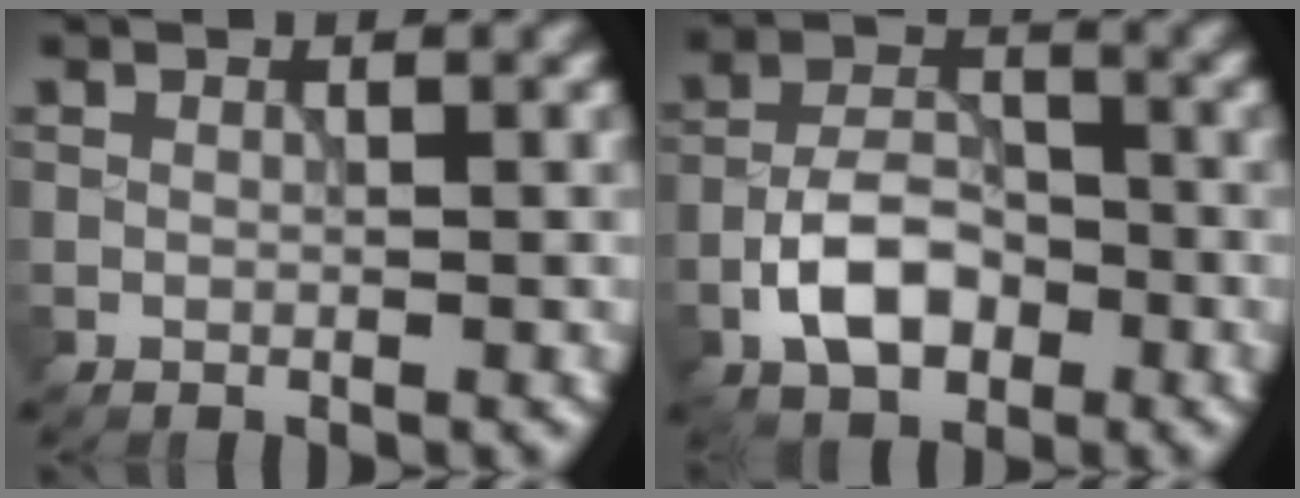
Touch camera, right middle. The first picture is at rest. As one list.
[{"total": 5.6, "force": [-2.4, 3.3, 3.8], "torque": [-0.064, 0.006, -0.048]}]